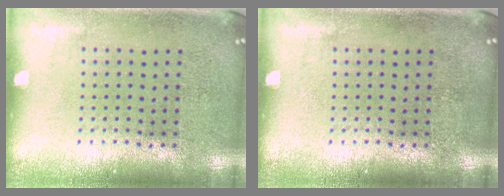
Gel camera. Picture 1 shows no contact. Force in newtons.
{"total": 0.0}